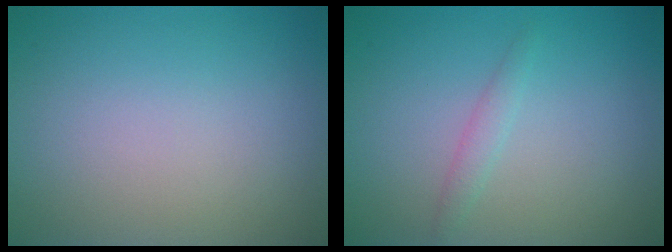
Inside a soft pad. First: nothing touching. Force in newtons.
{"total": 1.1, "press": 1.1, "slide": 0.0}